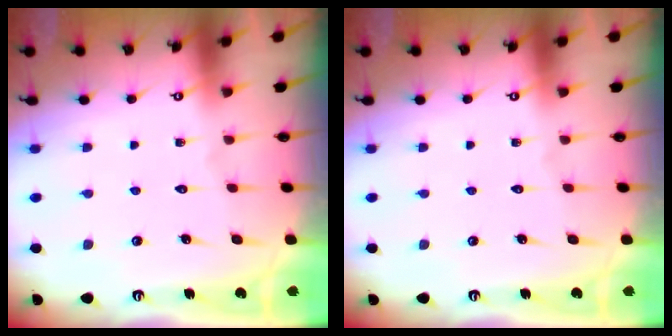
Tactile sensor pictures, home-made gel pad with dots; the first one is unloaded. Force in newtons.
{"total": 0.0}